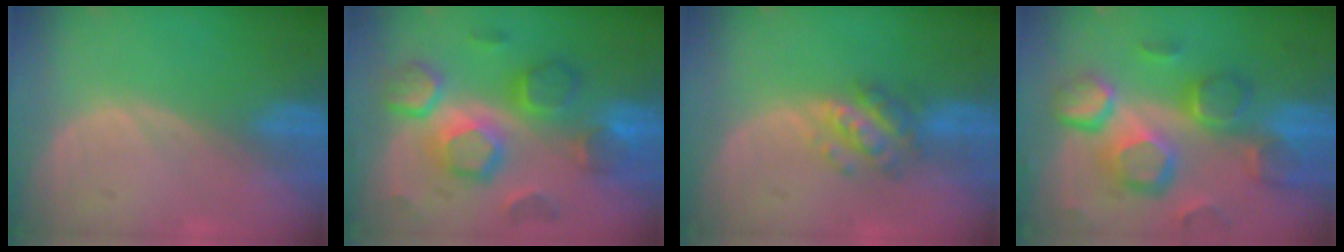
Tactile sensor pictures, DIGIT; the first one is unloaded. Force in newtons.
{"total": 10.4, "press": 10.4, "slide": 0.8}
{"total": 5.7, "press": 5.1, "slide": 2.6}
{"total": 12.3, "press": 10.7, "slide": 6.1}